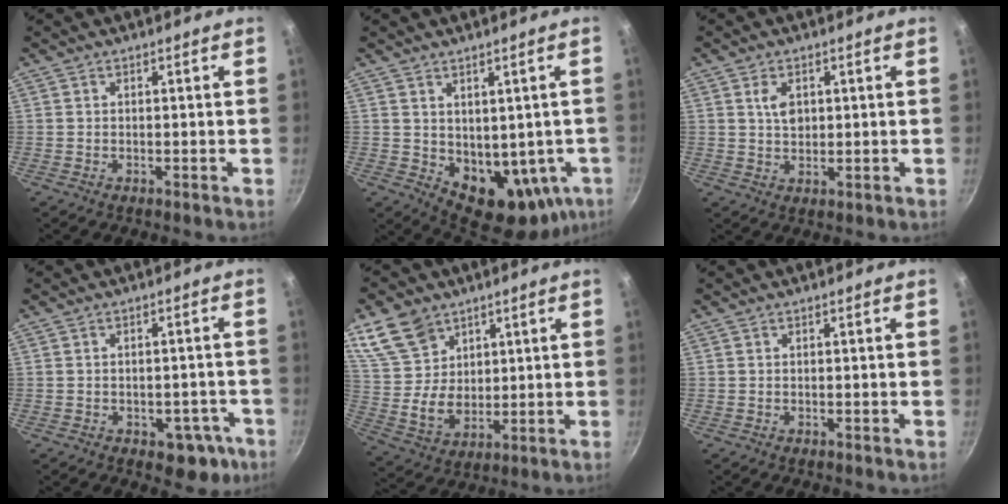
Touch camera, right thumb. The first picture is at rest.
{"total": 13.4, "force": [-0.8, 9.2, 9.7], "torque": [-0.096, -0.008, 0.021]}
{"total": 4.0, "force": [1.1, 2.7, 2.8], "torque": [-0.037, -0.006, 0.022]}
{"total": 6.9, "force": [-3.0, 4.6, 4.2], "torque": [-0.012, 0.029, -0.022]}
{"total": 14.0, "force": [7.5, 10.2, 6.0], "torque": [-0.086, -0.030, 0.159]}
{"total": 0.0}